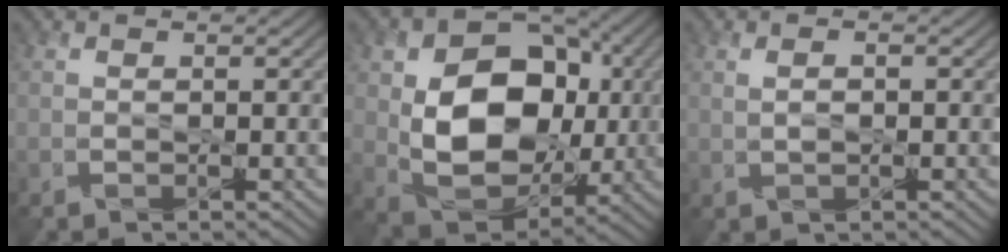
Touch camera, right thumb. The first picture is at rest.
{"total": 14.7, "force": [0.8, 10.5, 10.3], "torque": [-0.168, -0.019, 0.030]}
{"total": 1.8, "force": [0.4, 0.9, 1.5], "torque": [-0.016, 0.007, 0.002]}